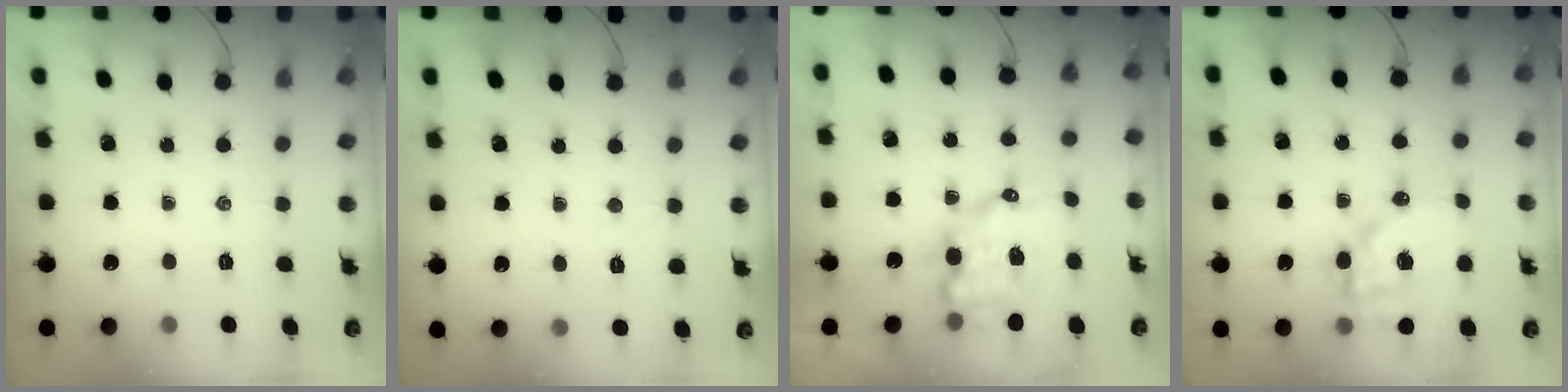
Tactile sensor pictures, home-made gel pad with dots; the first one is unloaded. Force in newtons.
{"total": 2.5, "press": 2.4, "slide": 0.8}
{"total": 10.2, "press": 10.0, "slide": 1.7}
{"total": 14.0, "press": 13.6, "slide": 3.4}